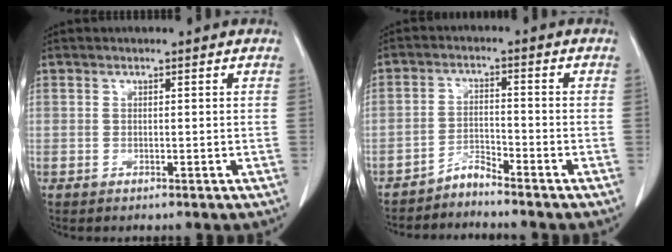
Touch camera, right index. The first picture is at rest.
{"total": 3.0, "force": [-2.9, -0.4, 0.4], "torque": [-0.005, -0.014, -0.055]}